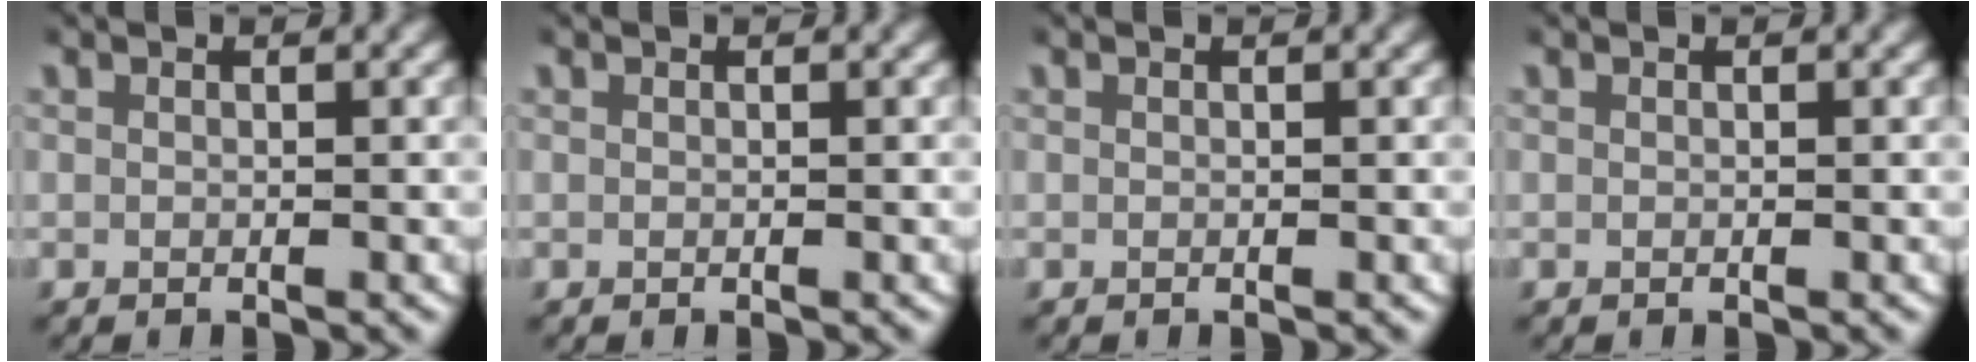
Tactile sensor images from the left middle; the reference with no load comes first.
{"total": 0.0}
{"total": 0.0}
{"total": 0.0}